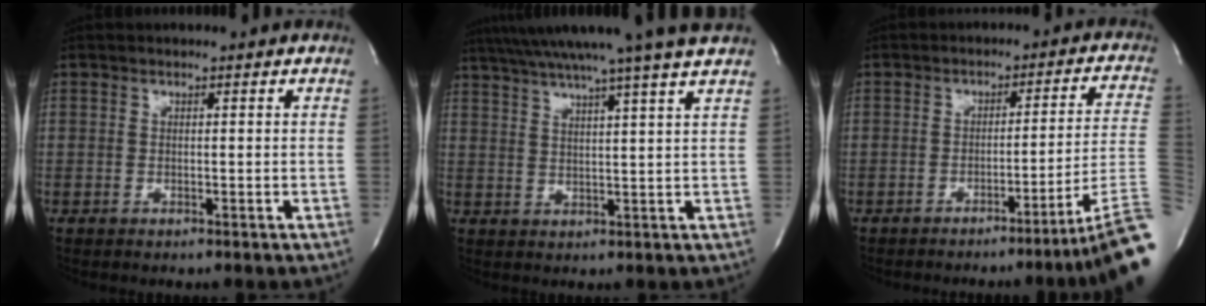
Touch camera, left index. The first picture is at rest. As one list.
[{"total": 16.9, "force": [14.3, -2.3, 8.6], "torque": [-0.151, -0.007, 0.196]}, {"total": 13.0, "force": [-8.0, -3.1, 9.7], "torque": [-0.047, 0.026, -0.107]}]